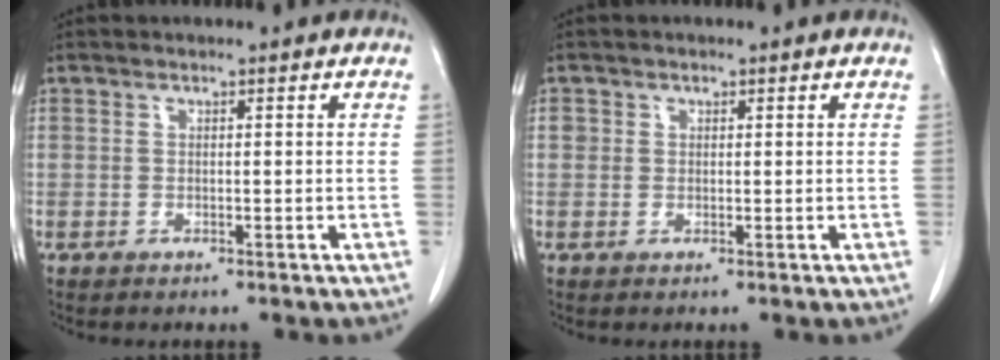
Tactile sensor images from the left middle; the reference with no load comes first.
{"total": 1.2, "force": [0.4, 1.1, 0.3], "torque": [0.001, 0.004, 0.004]}